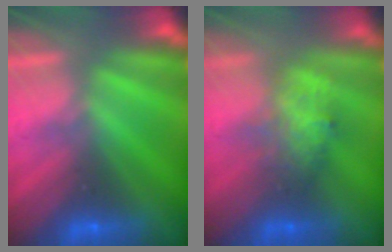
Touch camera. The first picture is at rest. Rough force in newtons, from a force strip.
{"total": 2.8}